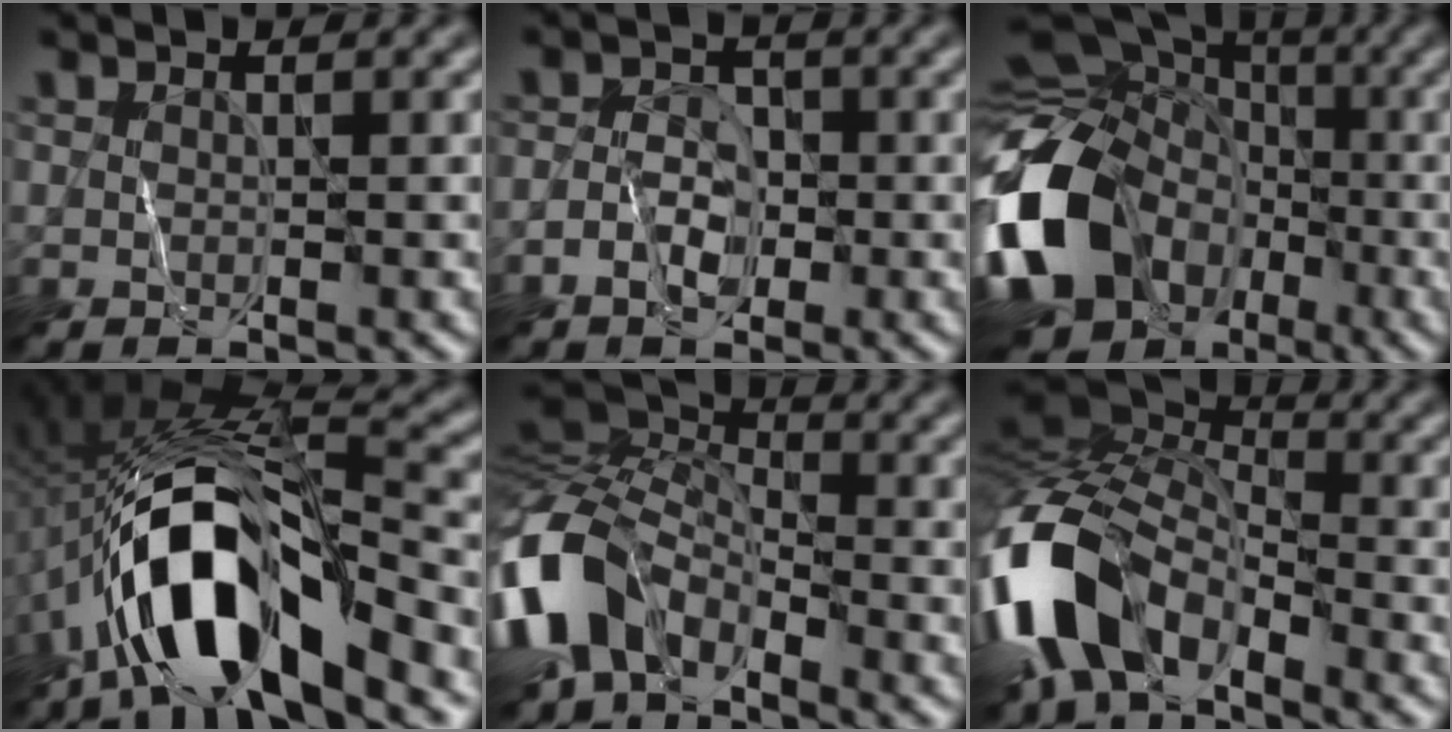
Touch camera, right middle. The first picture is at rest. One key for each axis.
{"total": 2.7, "fx": -1.3, "fy": 1.6, "fz": 1.8, "tx": -0.027, "ty": 0.004, "tz": -0.024}
{"total": 17.3, "fx": -6.7, "fy": 13.2, "fz": 9.0, "tx": -0.215, "ty": -0.009, "tz": -0.116}
{"total": 11.2, "fx": -6.0, "fy": 3.7, "fz": 8.7, "tx": -0.169, "ty": 0.013, "tz": -0.113}
{"total": 10.3, "fx": -4.9, "fy": 6.4, "fz": 6.3, "tx": -0.144, "ty": -0.014, "tz": -0.112}
{"total": 11.2, "fx": -6.0, "fy": 6.1, "fz": 7.2, "tx": -0.155, "ty": -0.014, "tz": -0.123}